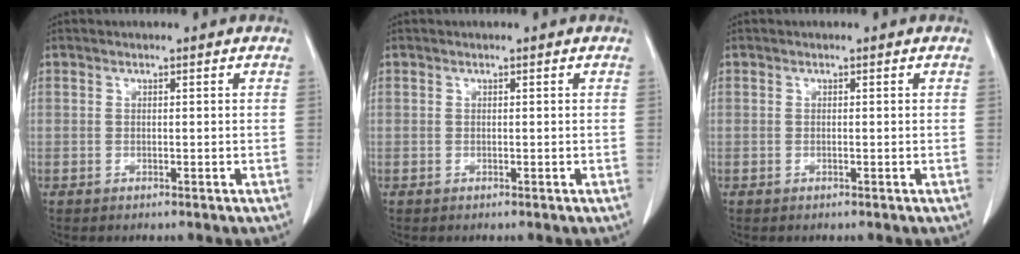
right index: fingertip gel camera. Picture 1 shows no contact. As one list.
[{"total": 0.0}, {"total": 0.0}]